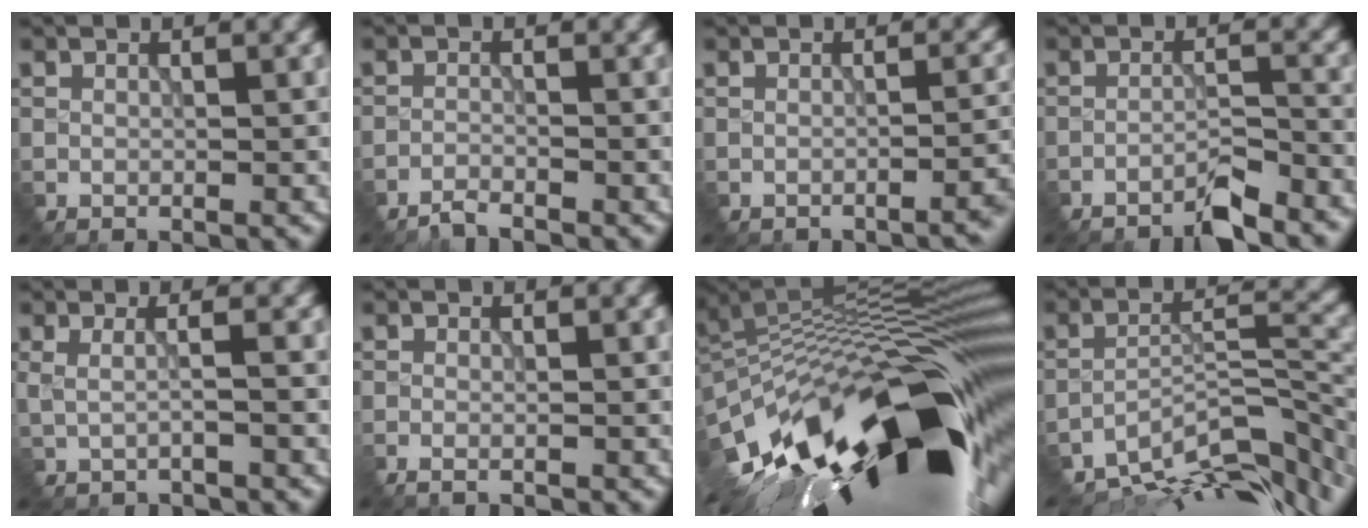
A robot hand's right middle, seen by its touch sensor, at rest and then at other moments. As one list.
[{"total": 1.9, "force": [-1.8, -0.2, -0.5], "torque": [0.003, 0.006, -0.044]}, {"total": 3.3, "force": [-2.0, 1.2, 2.3], "torque": [-0.007, 0.009, -0.024]}, {"total": 3.7, "force": [-3.4, 0.1, 1.3], "torque": [-0.022, 0.015, -0.062]}, {"total": 0.7, "force": [0.2, 0.3, 0.6], "torque": [-0.015, 0.004, -0.010]}, {"total": 1.2, "force": [-0.6, 0.6, 0.8], "torque": [0.007, 0.010, -0.018]}, {"total": 17.4, "force": [-7.4, 6.4, 14.4], "torque": [-0.246, -0.002, -0.132]}, {"total": 10.3, "force": [-8.4, 2.6, 5.2], "torque": [-0.092, 0.008, -0.142]}]